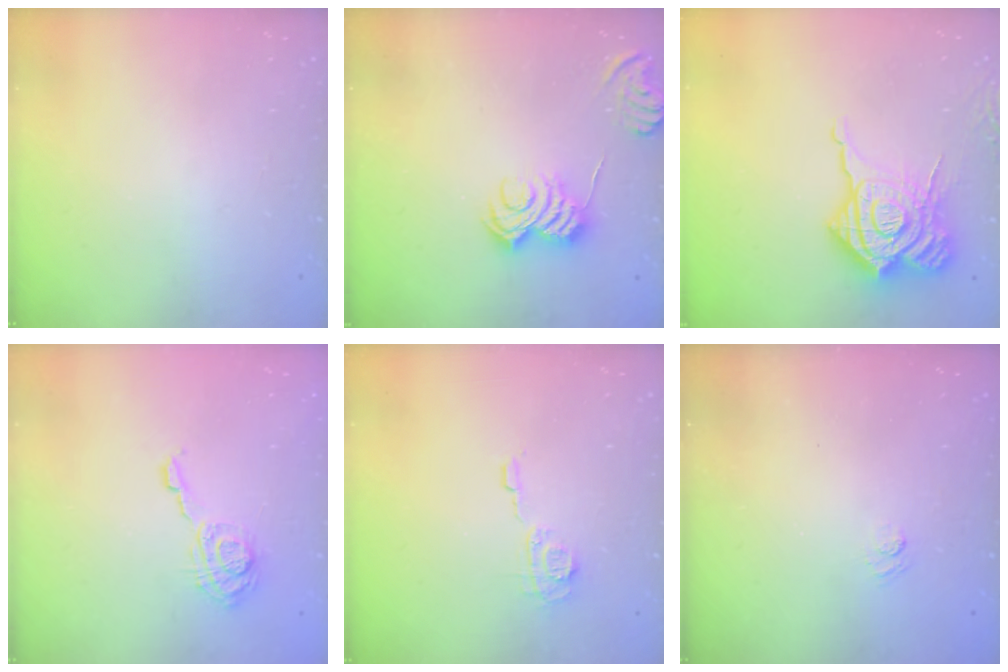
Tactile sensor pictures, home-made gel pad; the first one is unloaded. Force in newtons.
{"total": 6.1, "press": 6.1, "slide": 0.3}
{"total": 22.1, "press": 22.0, "slide": 2.5}
{"total": 11.4, "press": 11.4, "slide": 0.1}
{"total": 6.6, "press": 6.6, "slide": 0.4}
{"total": 2.6, "press": 2.3, "slide": 1.1}